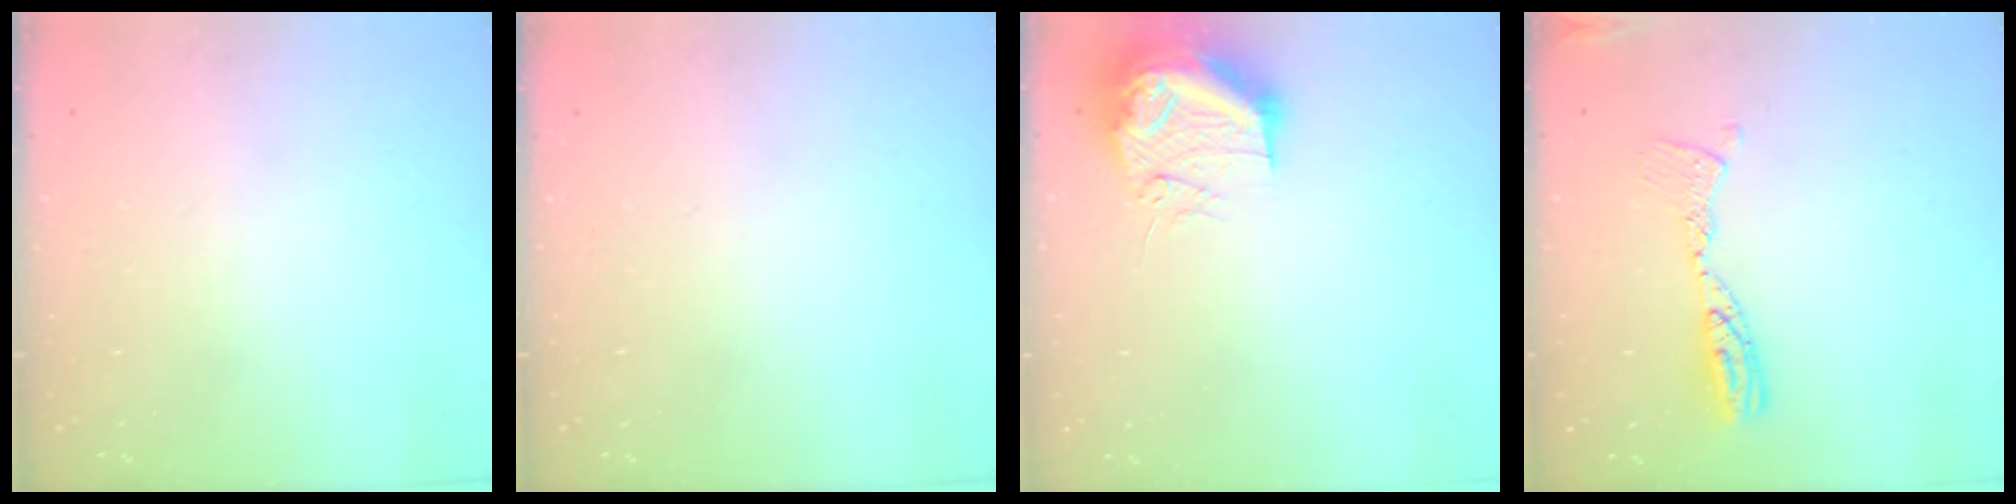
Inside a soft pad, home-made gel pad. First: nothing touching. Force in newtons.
{"total": 0.0}
{"total": 11.7, "press": 11.6, "slide": 1.4}
{"total": 10.5, "press": 10.5, "slide": 1.0}